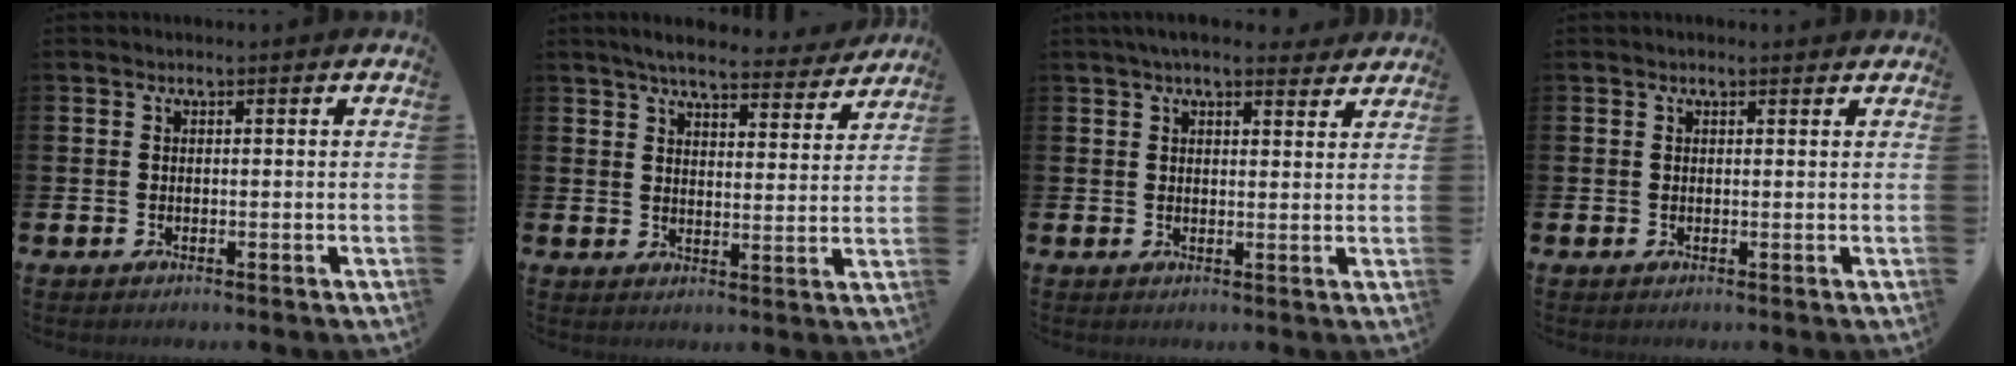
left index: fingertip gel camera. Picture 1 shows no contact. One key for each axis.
{"total": 6.0, "fx": 5.6, "fy": 0.9, "fz": 1.9, "tx": -0.041, "ty": -0.033, "tz": 0.094}
{"total": 4.5, "fx": 4.0, "fy": 1.0, "fz": 1.8, "tx": -0.030, "ty": -0.015, "tz": 0.071}
{"total": 0.6, "fx": 0.5, "fy": 0.1, "fz": 0.3, "tx": 0.007, "ty": -0.003, "tz": 0.007}